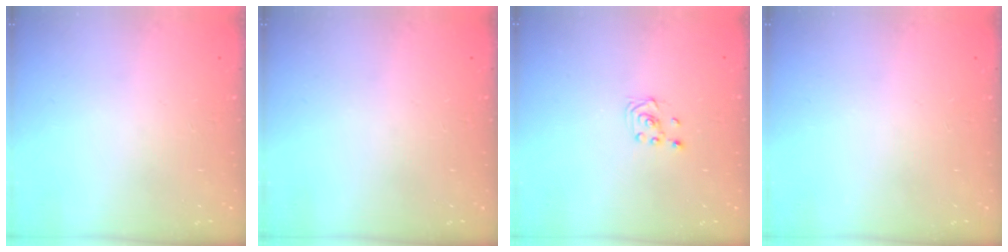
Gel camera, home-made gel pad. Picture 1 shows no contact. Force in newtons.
{"total": 0.0}
{"total": 1.9, "press": 1.7, "slide": 0.8}
{"total": 0.0}